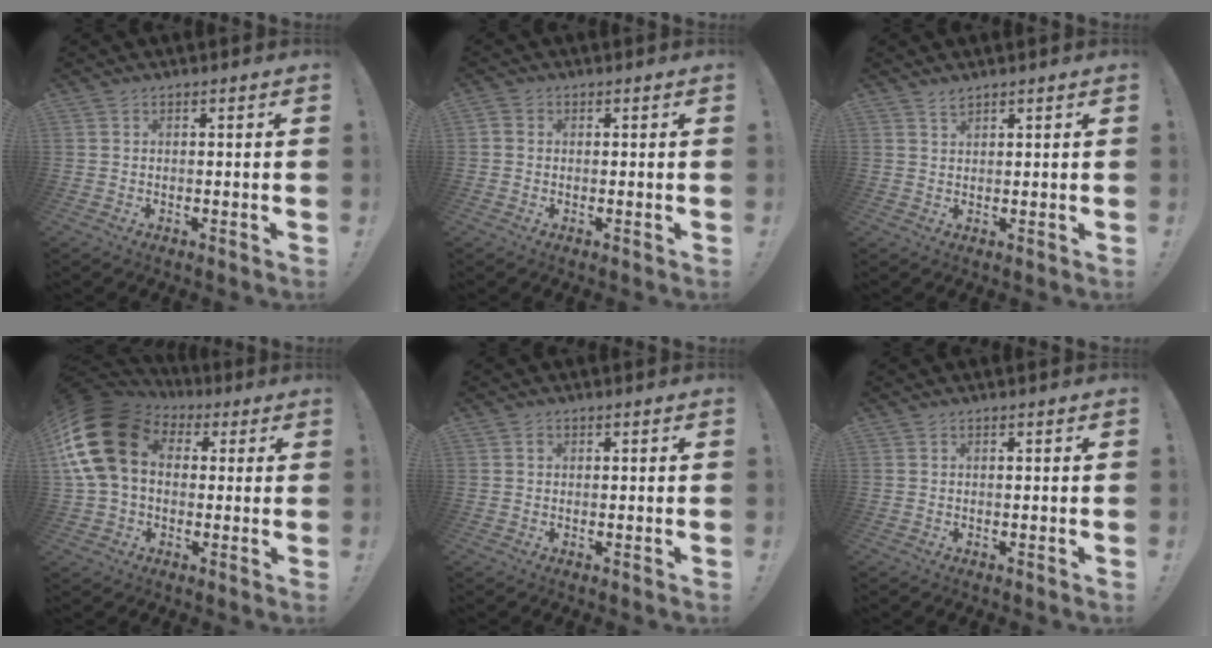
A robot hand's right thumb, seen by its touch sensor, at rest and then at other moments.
{"total": 1.5, "force": [0.0, 1.3, 0.7], "torque": [-0.017, 0.006, 0.002]}
{"total": 1.9, "force": [1.7, 0.5, 0.6], "torque": [-0.006, -0.010, 0.031]}
{"total": 19.5, "force": [4.4, 13.7, 13.2], "torque": [-0.261, -0.004, 0.081]}
{"total": 0.9, "force": [0.1, 0.9, 0.2], "torque": [0.001, 0.003, 0.002]}
{"total": 0.0}